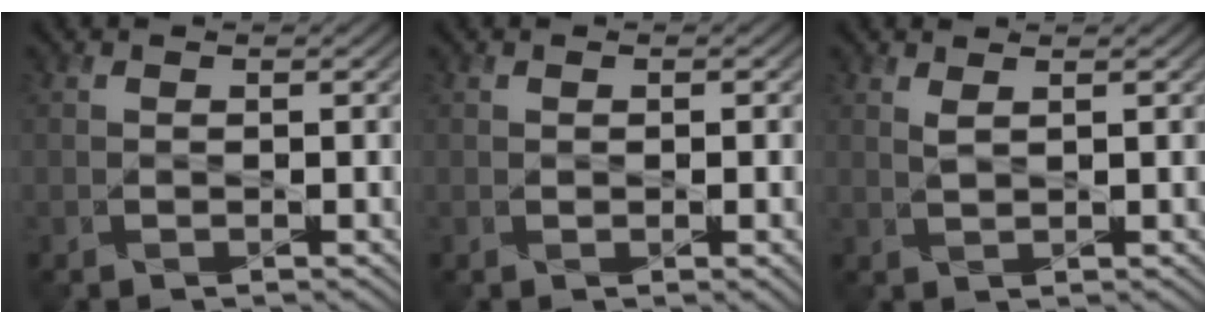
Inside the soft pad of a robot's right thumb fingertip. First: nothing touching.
{"total": 1.4, "force": [-0.1, 0.3, 1.4], "torque": [-0.022, -0.002, 0.000]}
{"total": 1.2, "force": [0.9, 0.1, 0.7], "torque": [-0.025, 0.000, 0.020]}